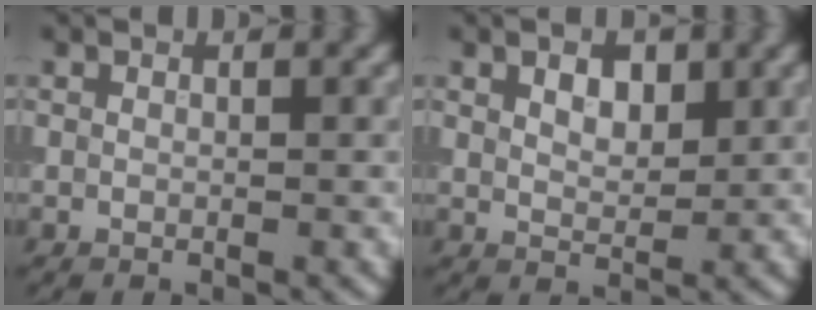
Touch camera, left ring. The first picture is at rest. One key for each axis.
{"total": 2.6, "fx": 1.3, "fy": 1.4, "fz": 1.7, "tx": -0.029, "ty": 0.003, "tz": 0.023}